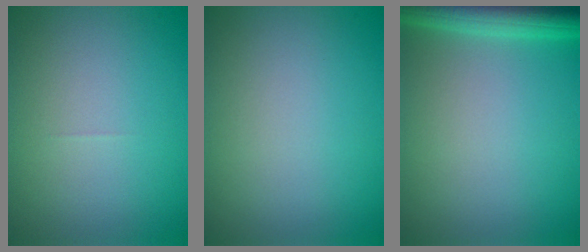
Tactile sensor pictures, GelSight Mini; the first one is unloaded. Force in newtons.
{"total": 0.0}
{"total": 5.3, "press": 5.3, "slide": 0.2}